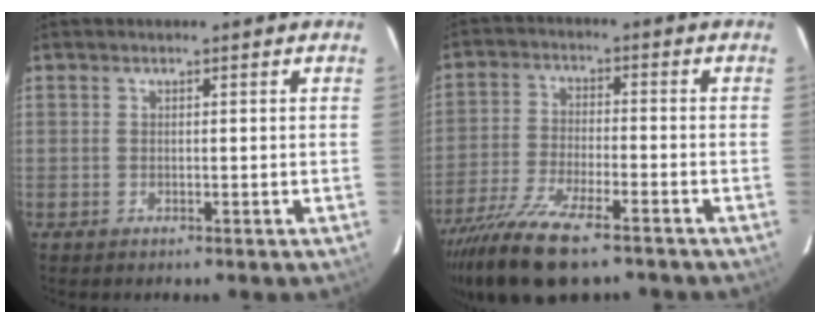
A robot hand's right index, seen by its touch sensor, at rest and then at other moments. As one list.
[{"total": 15.3, "force": [-11.2, 4.1, 9.5], "torque": [-0.206, -0.047, -0.207]}]